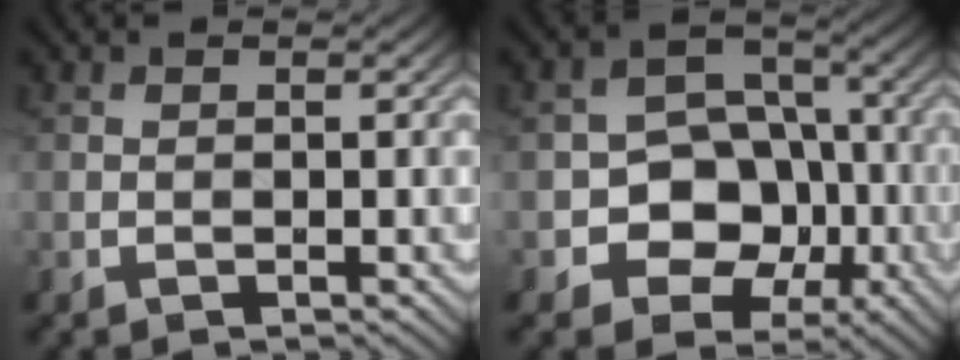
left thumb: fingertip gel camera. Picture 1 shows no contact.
{"total": 9.9, "force": [-2.9, 8.1, 4.9], "torque": [-0.066, -0.009, -0.080]}